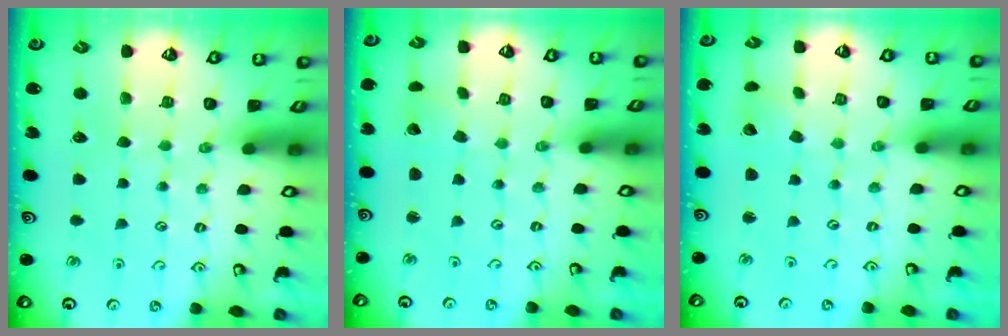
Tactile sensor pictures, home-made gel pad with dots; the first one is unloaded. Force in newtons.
{"total": 2.3, "press": 2.3, "slide": 0.1}
{"total": 2.4, "press": 2.4, "slide": 0.3}